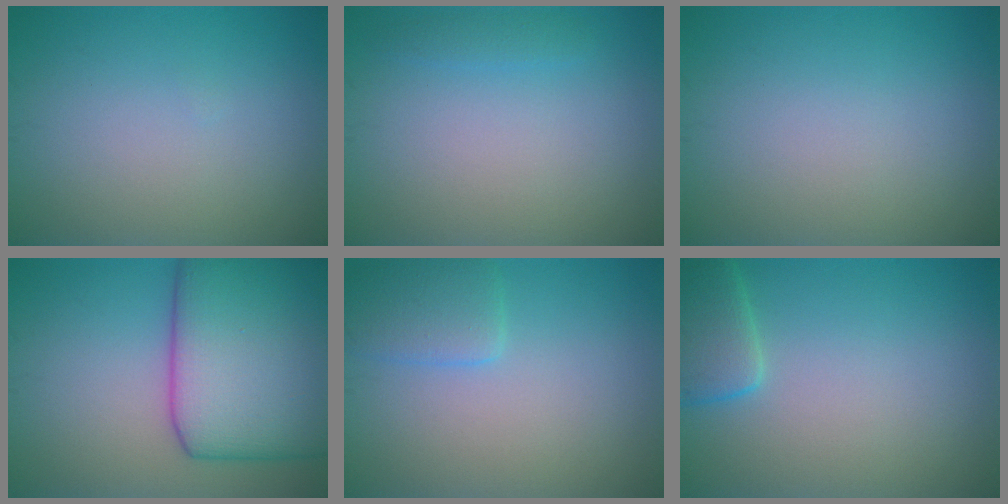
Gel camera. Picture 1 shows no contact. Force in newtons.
{"total": 1.0, "press": 1.0, "slide": 0.1}
{"total": 0.0}
{"total": 13.4, "press": 13.4, "slide": 0.4}
{"total": 2.6, "press": 2.5, "slide": 0.2}
{"total": 3.4, "press": 3.4, "slide": 0.3}